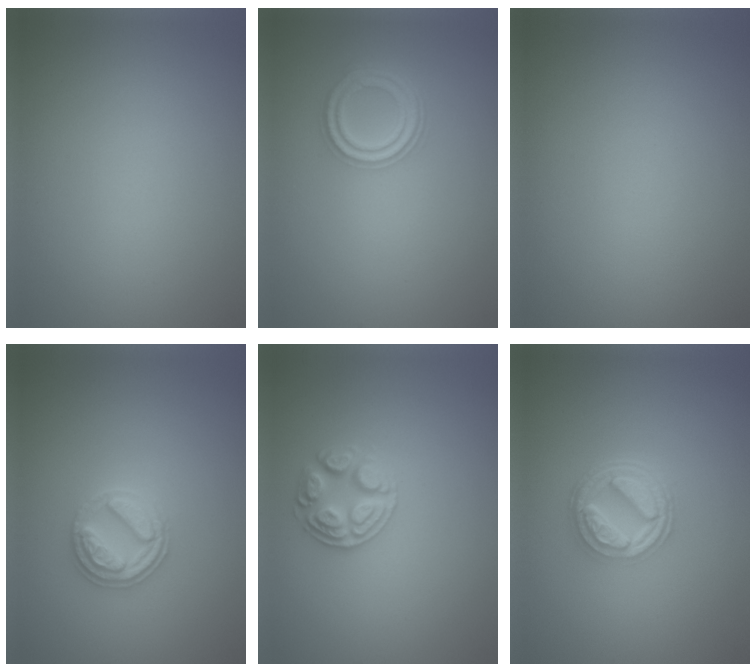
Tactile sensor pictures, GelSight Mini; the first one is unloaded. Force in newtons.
{"total": 3.8, "press": 3.0, "slide": 2.3}
{"total": 0.0}
{"total": 2.8, "press": 2.8, "slide": 0.2}
{"total": 2.7, "press": 2.7, "slide": 0.5}
{"total": 4.8, "press": 3.8, "slide": 3.1}